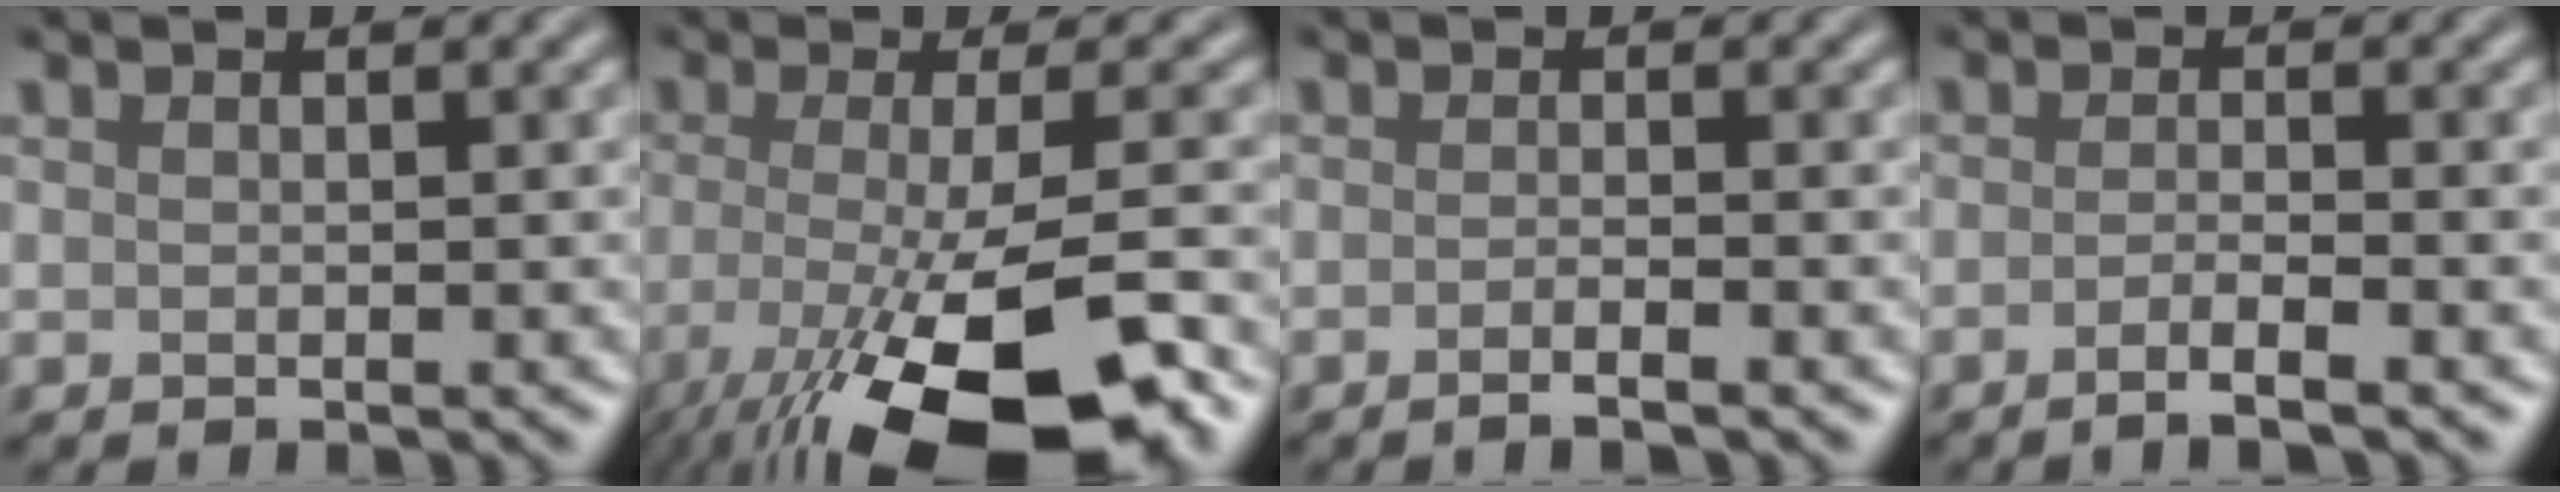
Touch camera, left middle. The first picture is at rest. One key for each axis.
{"total": 13.8, "fx": -7.1, "fy": 3.8, "fz": 11.2, "tx": -0.189, "ty": -0.030, "tz": -0.116}
{"total": 1.7, "fx": -1.1, "fy": 0.4, "fz": 1.3, "tx": -0.008, "ty": -0.007, "tz": -0.023}
{"total": 2.4, "fx": -1.6, "fy": 0.4, "fz": 1.8, "tx": -0.022, "ty": -0.003, "tz": -0.037}